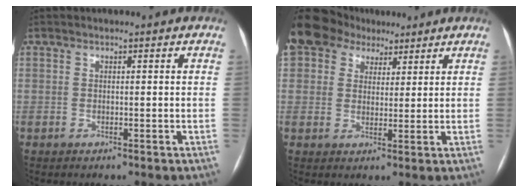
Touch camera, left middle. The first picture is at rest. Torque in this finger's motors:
{"motor_torque": [0.47, -0.42, 1.05, 0.21]}